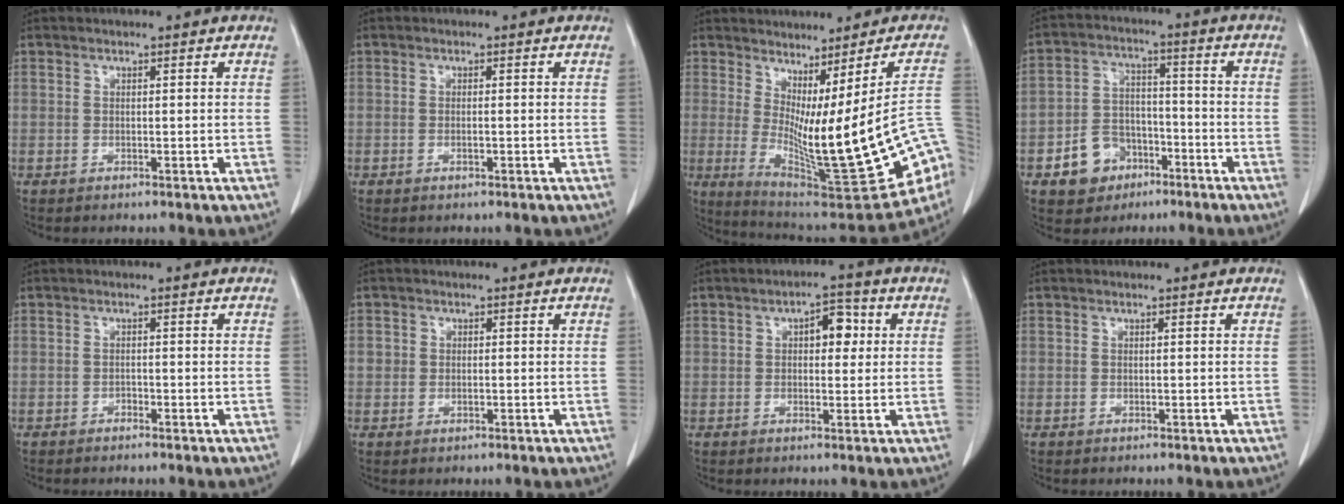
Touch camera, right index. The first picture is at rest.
{"total": 0.7, "force": [-0.2, 0.2, 0.7], "torque": [-0.016, -0.001, -0.002]}
{"total": 21.7, "force": [-4.5, 3.2, 21.0], "torque": [-0.247, -0.023, -0.044]}
{"total": 8.4, "force": [-4.2, 6.6, 3.1], "torque": [-0.065, 0.022, -0.061]}
{"total": 0.5, "force": [-0.4, 0.3, 0.1], "torque": [-0.001, 0.001, -0.008]}
{"total": 1.5, "force": [0.0, 1.4, 0.7], "torque": [-0.014, 0.004, 0.001]}
{"total": 4.9, "force": [1.3, 2.5, 4.0], "torque": [-0.055, 0.017, 0.018]}
{"total": 0.0}